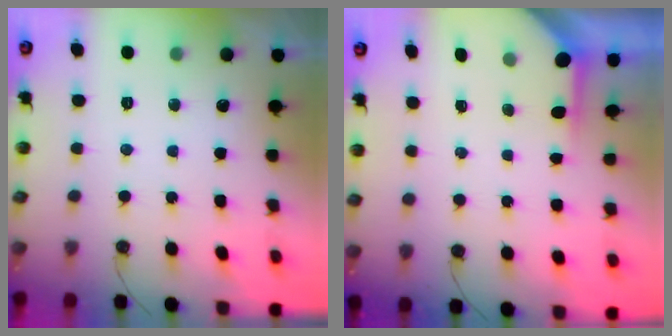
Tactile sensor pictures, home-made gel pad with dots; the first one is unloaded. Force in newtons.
{"total": 4.0, "press": 4.0, "slide": 0.3}